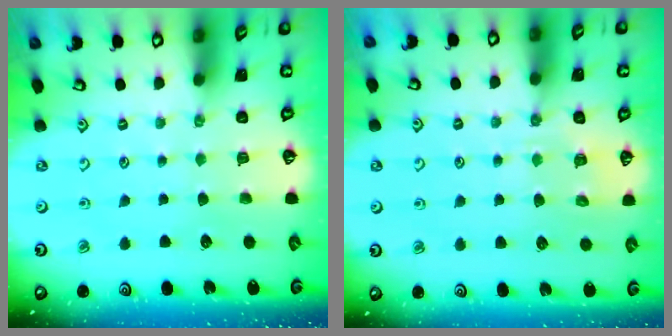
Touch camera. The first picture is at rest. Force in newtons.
{"total": 6.1, "press": 6.0, "slide": 0.9}